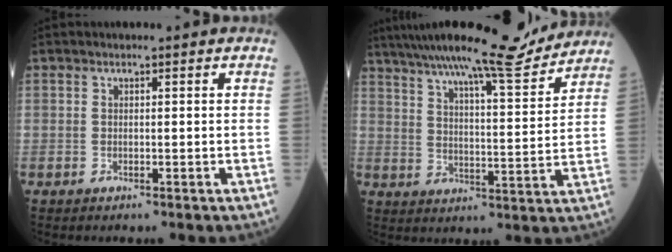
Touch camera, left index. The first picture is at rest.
{"total": 16.9, "force": [15.3, 0.4, 7.4], "torque": [-0.123, -0.013, 0.226]}